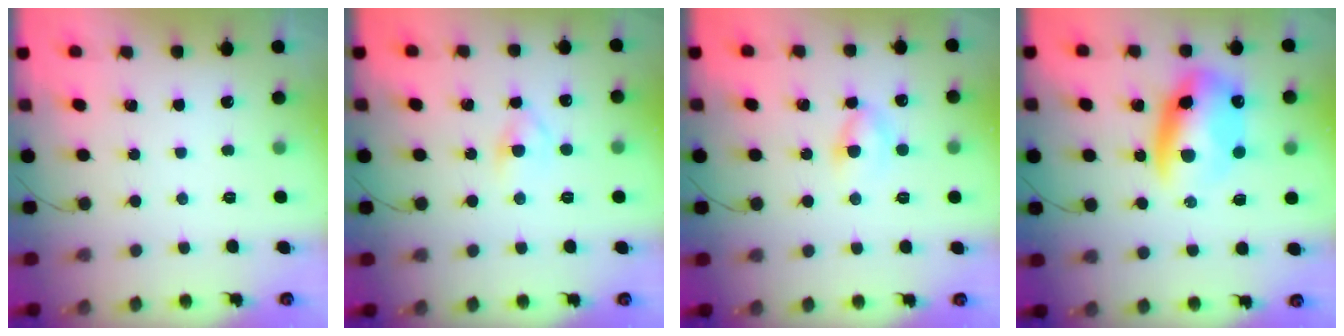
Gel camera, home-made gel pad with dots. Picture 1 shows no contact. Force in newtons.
{"total": 3.8, "press": 3.6, "slide": 1.1}
{"total": 4.2, "press": 3.9, "slide": 1.5}
{"total": 11.3, "press": 11.0, "slide": 2.5}